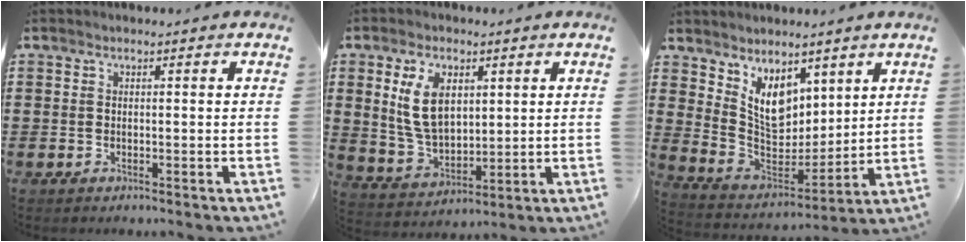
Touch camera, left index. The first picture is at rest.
{"total": 8.8, "force": [3.1, 5.3, 6.3], "torque": [-0.142, 0.006, 0.054]}
{"total": 7.8, "force": [4.9, 5.2, 3.2], "torque": [-0.076, -0.025, 0.093]}